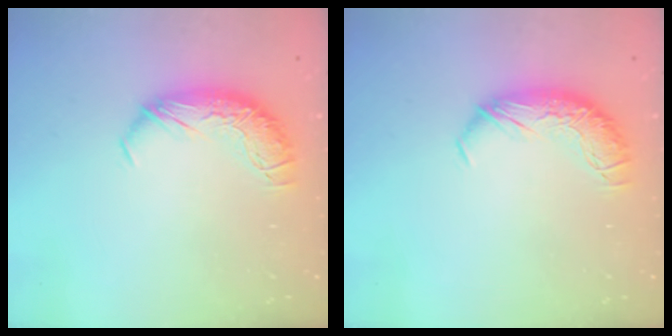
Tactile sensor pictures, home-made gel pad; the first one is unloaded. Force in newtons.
{"total": 0.0}